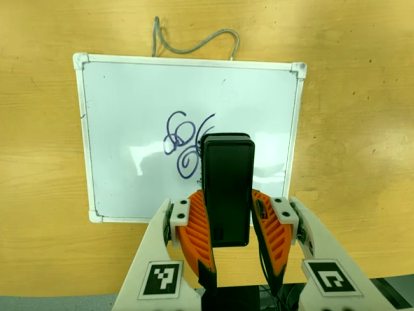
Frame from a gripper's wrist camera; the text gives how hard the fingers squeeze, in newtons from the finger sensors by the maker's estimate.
{"total": 6.2, "left": 4.9, "right": 7.5}